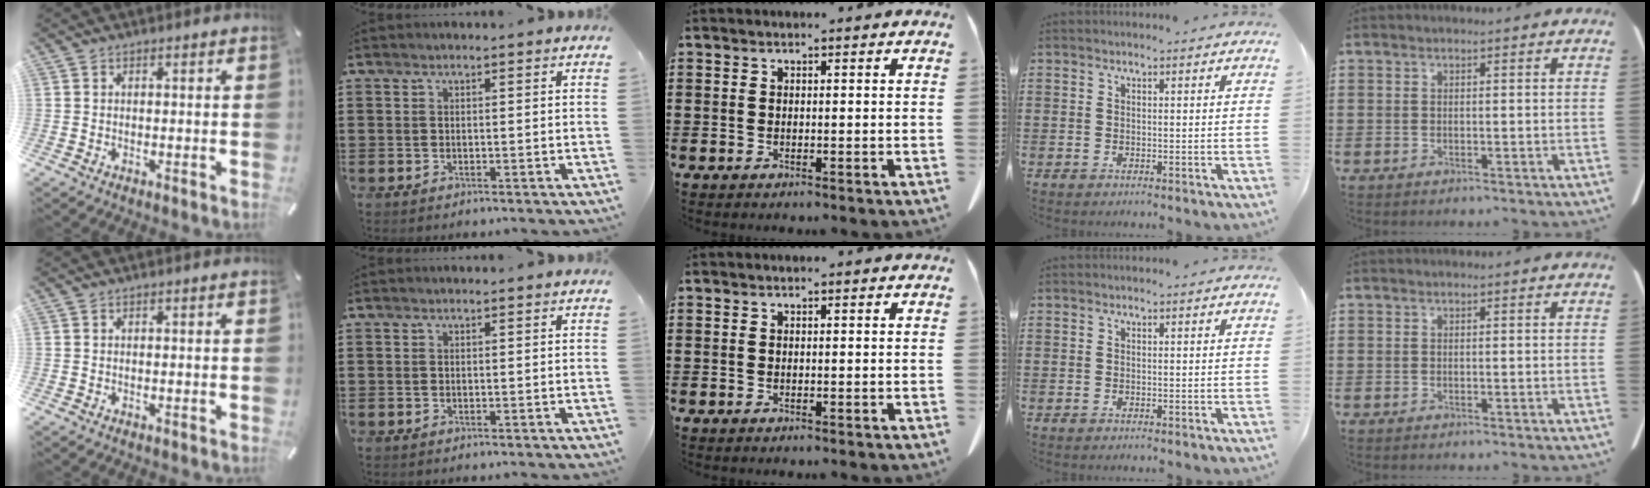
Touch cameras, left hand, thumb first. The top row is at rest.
{}